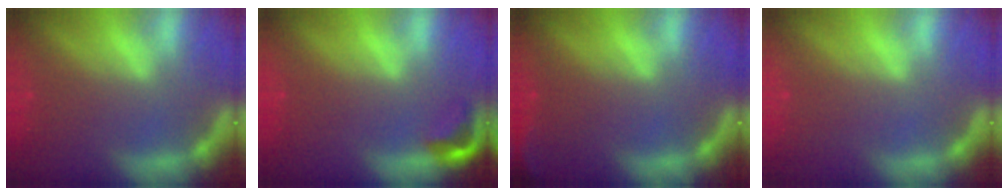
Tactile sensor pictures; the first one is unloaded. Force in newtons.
{"total": 2.4}
{"total": 2.9}
{"total": 0.0}